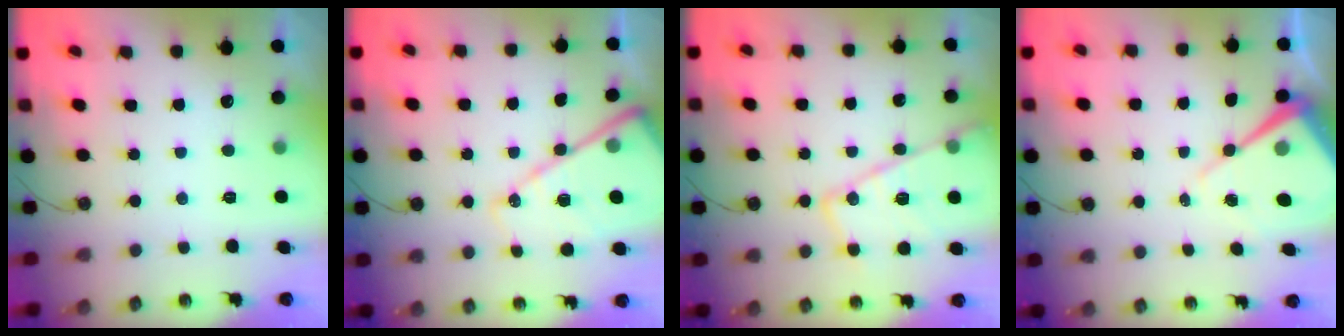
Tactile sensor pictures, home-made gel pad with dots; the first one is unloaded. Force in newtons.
{"total": 16.5, "press": 16.4, "slide": 1.7}
{"total": 18.1, "press": 18.0, "slide": 1.7}
{"total": 11.0, "press": 11.0, "slide": 1.0}